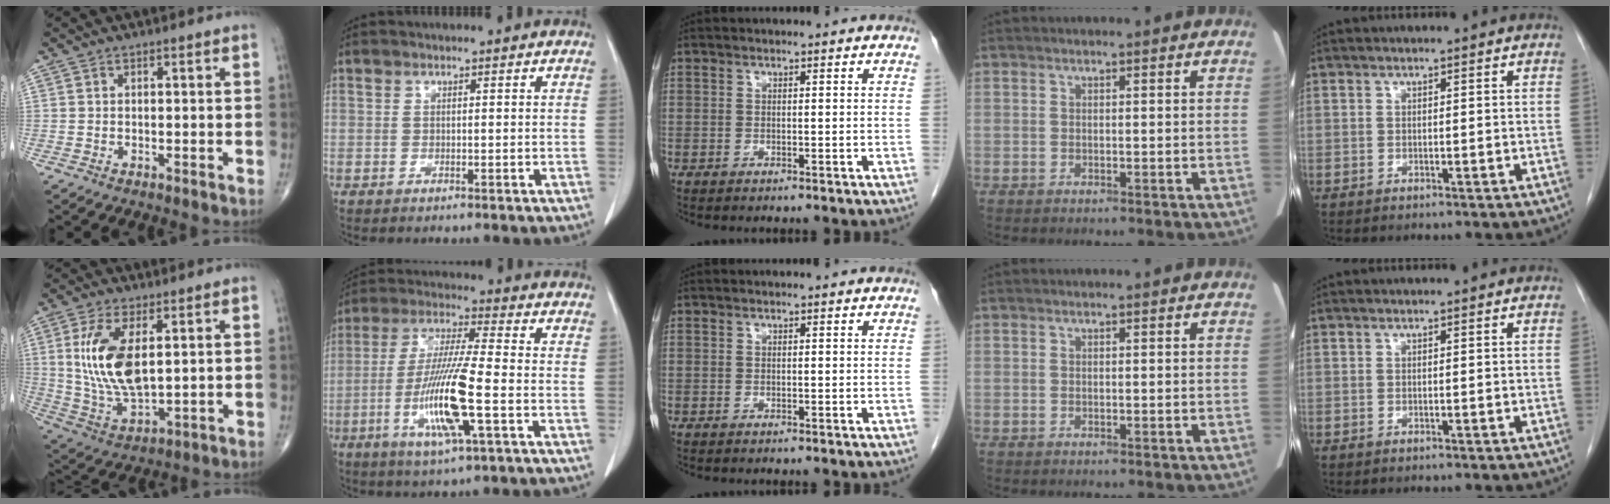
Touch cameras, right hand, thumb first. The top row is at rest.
{"thumb": {"total": 13.9, "force": [3.0, 6.4, 11.9], "torque": [-0.240, -0.019, 0.071]}, "index": {"total": 13.4, "force": [-3.7, 0.6, 12.9], "torque": [-0.260, -0.016, -0.073]}}